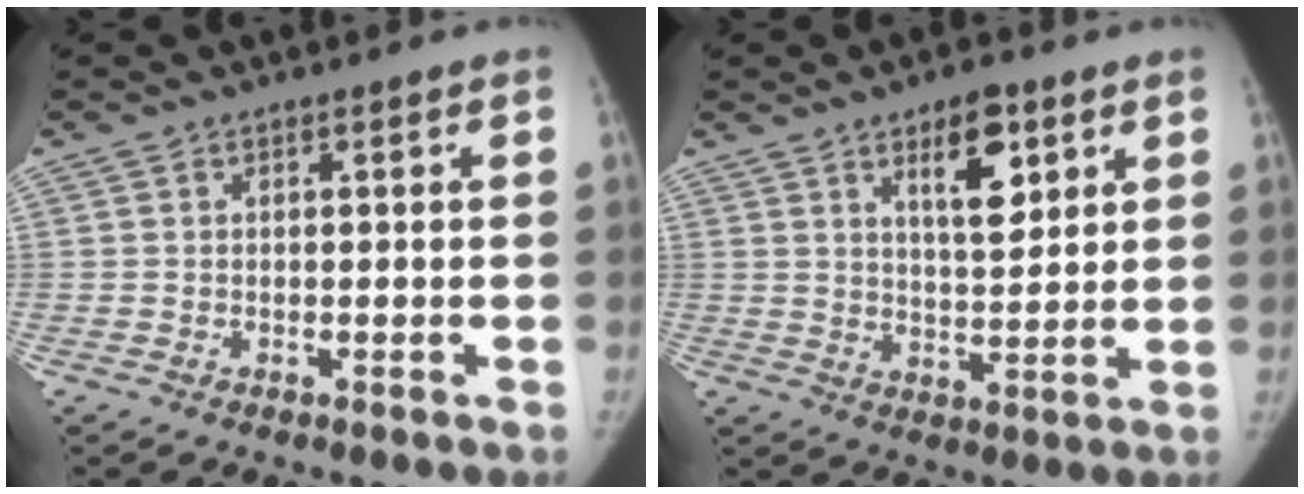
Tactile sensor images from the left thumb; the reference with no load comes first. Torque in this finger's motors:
{"motor_torque": [0.03, 0.16, 0.32, 0.41, 0.05]}